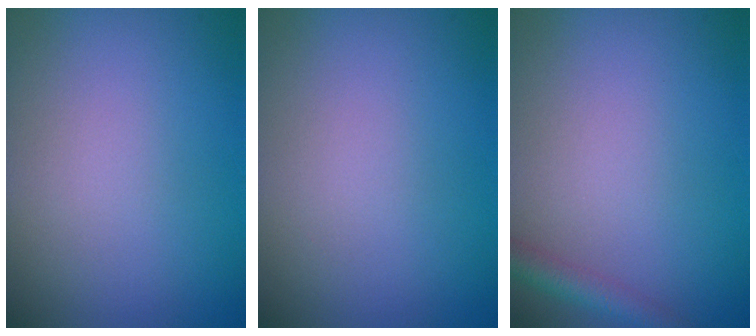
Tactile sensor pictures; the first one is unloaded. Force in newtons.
{"total": 0.0}
{"total": 2.3, "press": 2.3, "slide": 0.1}